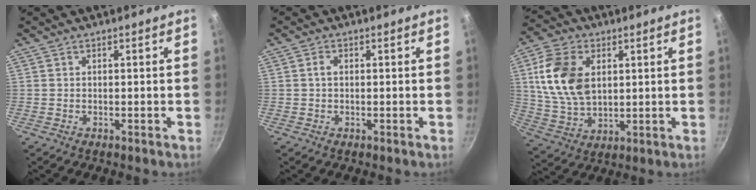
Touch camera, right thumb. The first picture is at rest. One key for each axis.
{"total": 1.4, "fx": 0.2, "fy": 0.9, "fz": 1.1, "tx": -0.020, "ty": 0.005, "tz": 0.002}
{"total": 14.6, "fx": 3.3, "fy": 9.6, "fz": 10.5, "tx": -0.184, "ty": -0.010, "tz": 0.071}